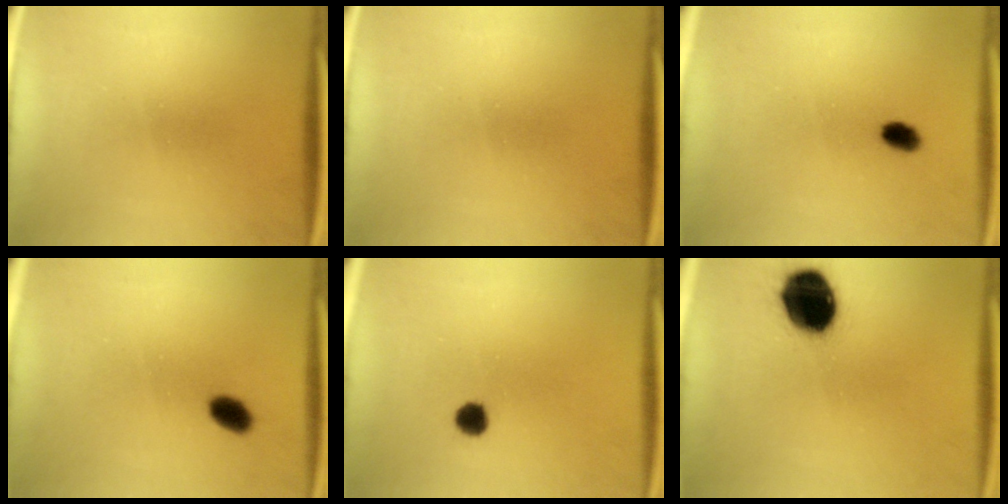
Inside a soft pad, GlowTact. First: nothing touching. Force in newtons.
{"total": 0.0}
{"total": 2.5}
{"total": 3.5}
{"total": 3.0}
{"total": 16.7}